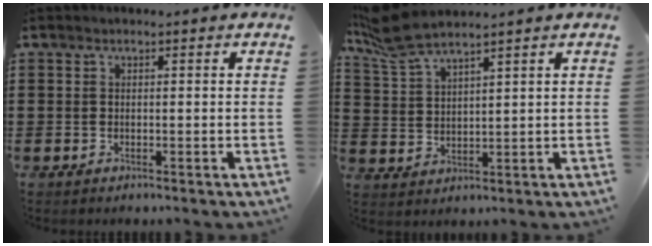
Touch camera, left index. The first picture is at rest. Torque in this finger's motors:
{"motor_torque": [0.66, -0.67, 0.16, 0.12]}